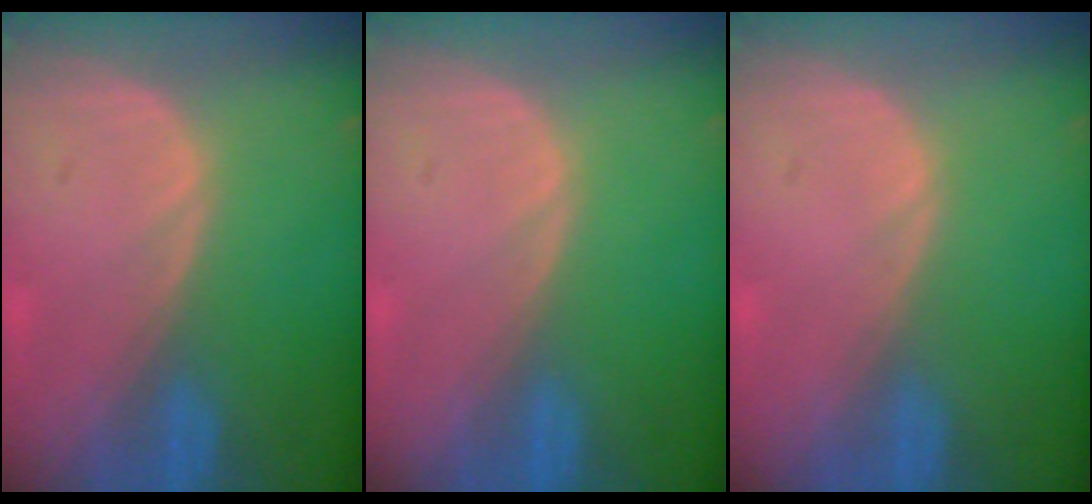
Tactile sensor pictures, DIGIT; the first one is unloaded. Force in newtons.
{"total": 0.0}
{"total": 0.0}